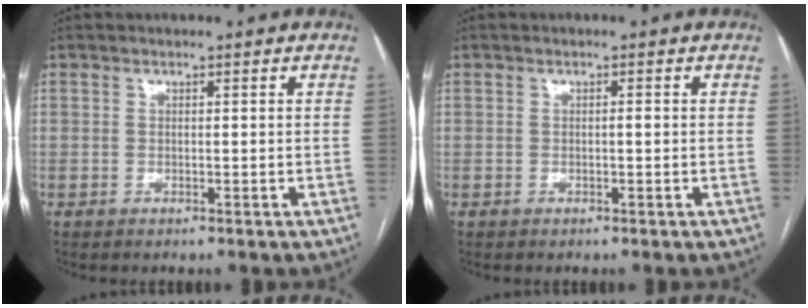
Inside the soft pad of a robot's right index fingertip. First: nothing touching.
{"total": 0.6, "force": [0.0, 0.2, 0.6], "torque": [-0.009, 0.001, 0.001]}